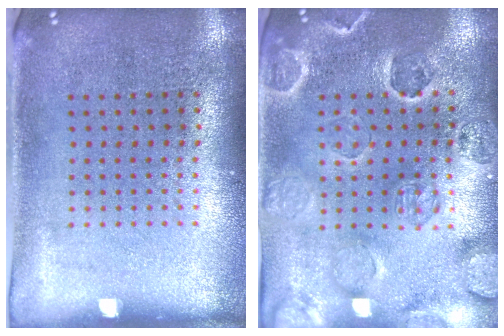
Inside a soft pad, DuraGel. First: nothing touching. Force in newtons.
{"total": 2.6, "press": 2.5, "slide": 0.6}